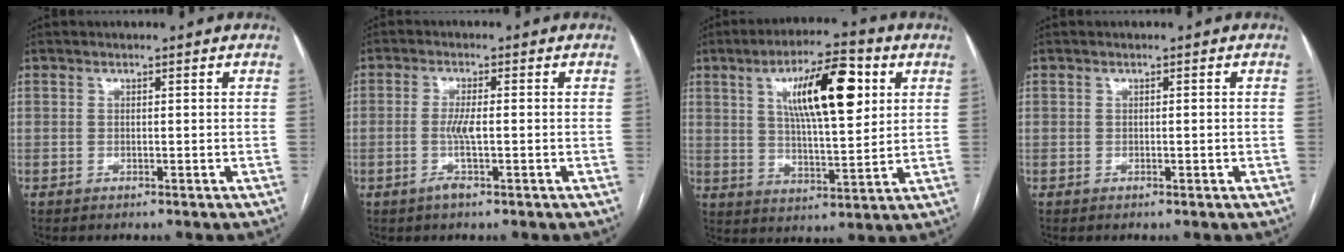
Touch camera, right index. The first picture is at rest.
{"total": 3.4, "force": [-0.9, 0.2, 3.3], "torque": [-0.072, -0.004, -0.019]}
{"total": 14.1, "force": [5.0, 3.4, 12.7], "torque": [-0.215, 0.013, 0.082]}
{"total": 0.6, "force": [-0.2, 0.2, 0.5], "torque": [-0.012, 0.001, 0.001]}